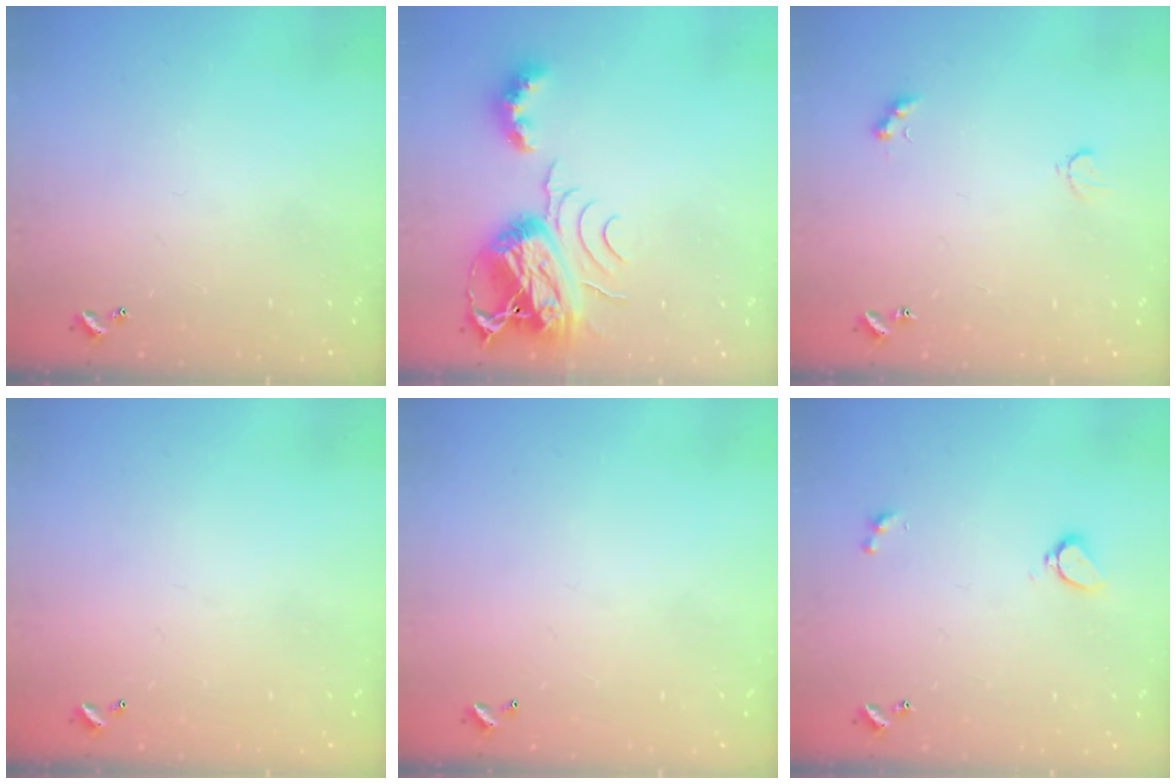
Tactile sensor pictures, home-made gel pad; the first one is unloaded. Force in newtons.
{"total": 9.7, "press": 9.6, "slide": 1.2}
{"total": 2.3, "press": 2.2, "slide": 0.6}
{"total": 2.9, "press": 2.9, "slide": 0.1}
{"total": 2.9, "press": 2.9, "slide": 0.1}
{"total": 2.9, "press": 2.4, "slide": 1.6}